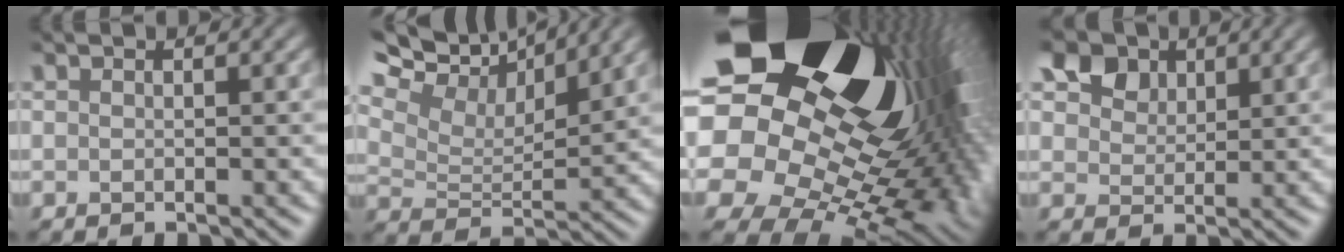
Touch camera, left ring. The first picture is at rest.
{"total": 11.8, "force": [9.1, 3.8, 6.4], "torque": [-0.134, 0.031, 0.133]}
{"total": 24.8, "force": [6.1, 19.0, 14.8], "torque": [-0.261, 0.000, 0.071]}
{"total": 8.6, "force": [5.3, 5.7, 3.8], "torque": [-0.093, 0.015, 0.081]}